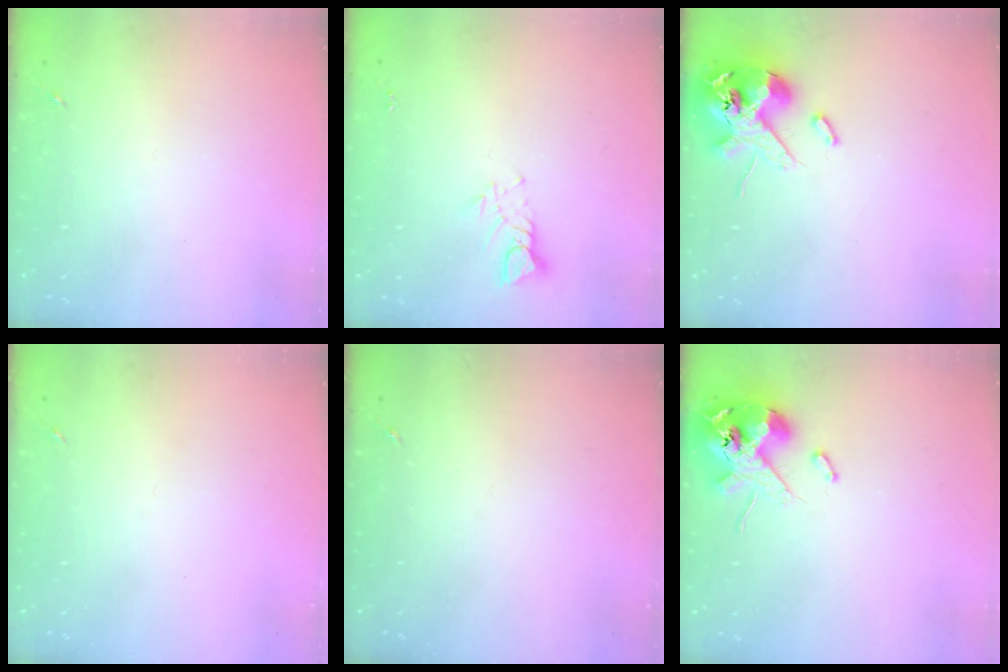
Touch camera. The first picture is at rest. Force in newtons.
{"total": 3.8, "press": 3.7, "slide": 0.3}
{"total": 14.1, "press": 13.9, "slide": 2.5}
{"total": 0.0}
{"total": 0.0}
{"total": 13.1, "press": 12.9, "slide": 2.2}